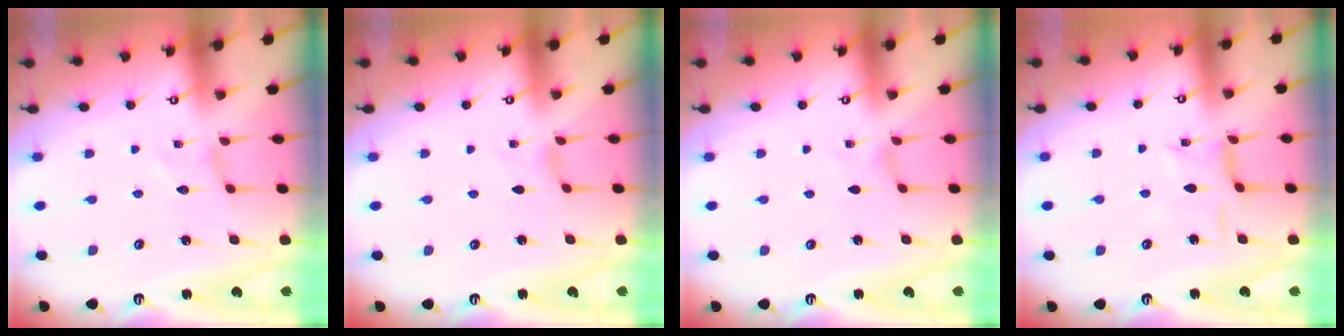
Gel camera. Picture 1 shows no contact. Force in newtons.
{"total": 0.5, "press": 0.5, "slide": 0.1}
{"total": 0.0}
{"total": 4.9, "press": 4.9, "slide": 0.3}